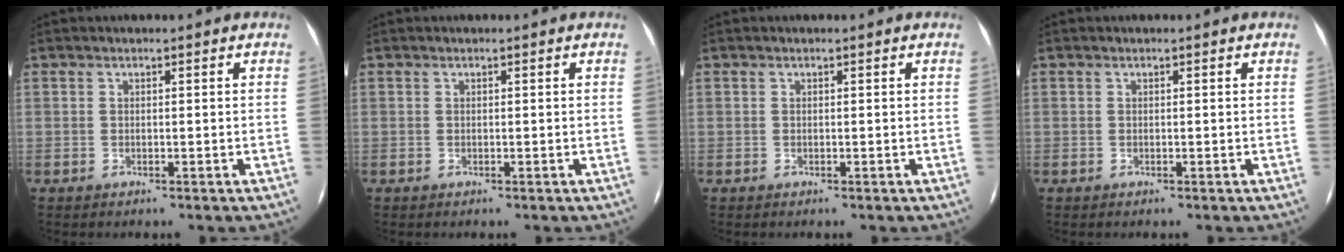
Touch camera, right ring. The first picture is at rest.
{"total": 0.0}
{"total": 0.0}
{"total": 0.0}